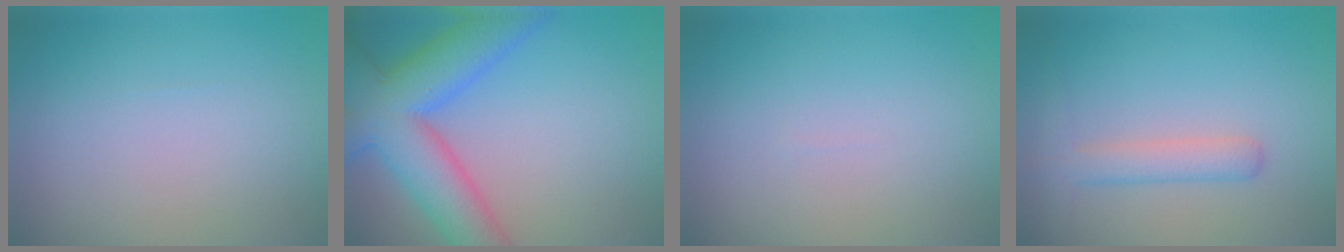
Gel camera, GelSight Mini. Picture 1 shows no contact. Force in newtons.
{"total": 10.4, "press": 10.4, "slide": 0.5}
{"total": 0.0}
{"total": 2.7, "press": 2.7, "slide": 0.1}